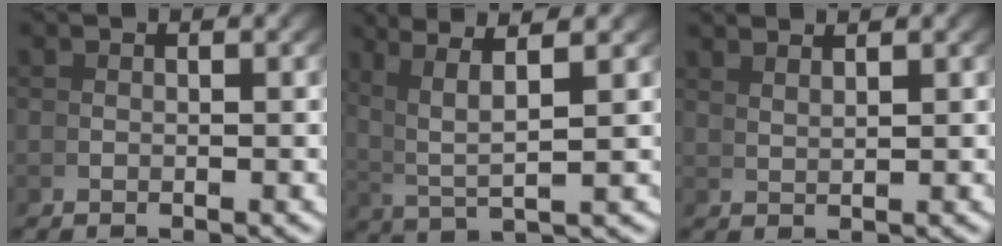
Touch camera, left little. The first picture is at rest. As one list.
[{"total": 6.7, "force": [3.4, 2.3, 5.3], "torque": [-0.093, 0.009, 0.060]}, {"total": 2.7, "force": [2.4, -1.1, 0.4], "torque": [0.003, 0.004, 0.050]}]